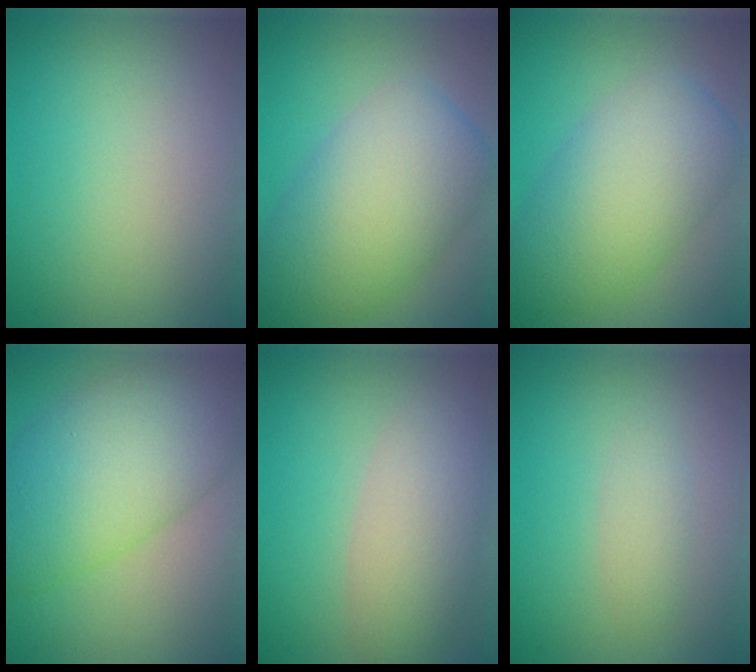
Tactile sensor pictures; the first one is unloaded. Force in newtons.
{"total": 9.5, "press": 9.5, "slide": 0.4}
{"total": 7.8, "press": 7.8, "slide": 0.5}
{"total": 9.8, "press": 9.7, "slide": 0.2}
{"total": 4.5, "press": 4.5, "slide": 0.2}
{"total": 1.4, "press": 1.4, "slide": 0.1}